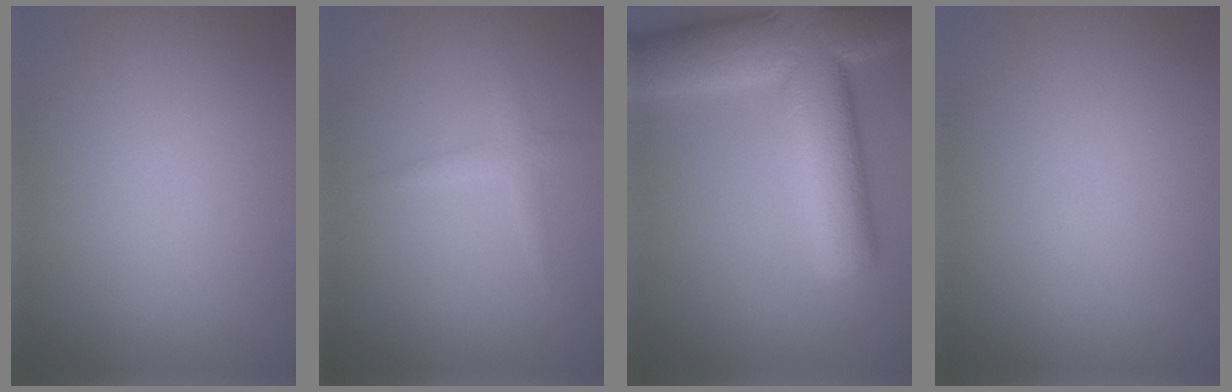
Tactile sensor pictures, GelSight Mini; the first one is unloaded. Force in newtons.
{"total": 1.3, "press": 1.3, "slide": 0.1}
{"total": 11.9, "press": 11.8, "slide": 0.9}
{"total": 0.0}